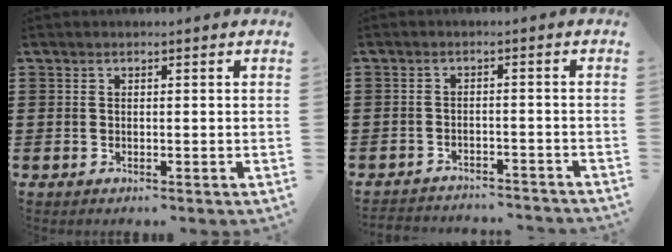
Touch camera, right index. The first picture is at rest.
{"total": 2.7, "force": [-2.7, 0.1, 0.0], "torque": [-0.006, -0.002, -0.058]}